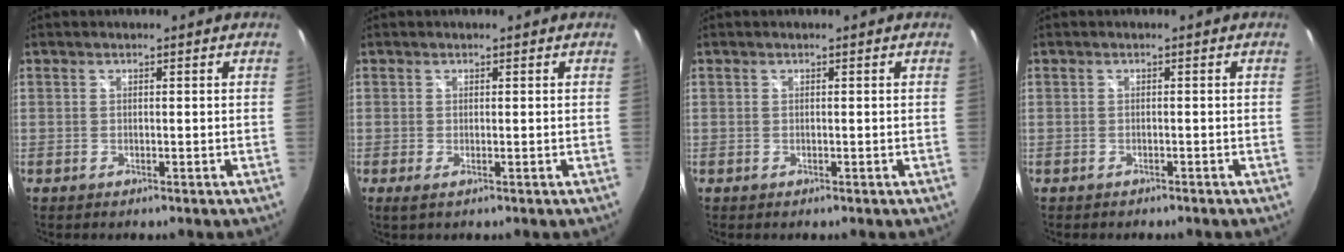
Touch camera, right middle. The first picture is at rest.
{"total": 0.8, "force": [0.0, 0.0, 0.8], "torque": [-0.016, -0.002, -0.003]}
{"total": 0.0}
{"total": 1.0, "force": [-0.9, 0.4, 0.2], "torque": [-0.008, 0.001, -0.011]}